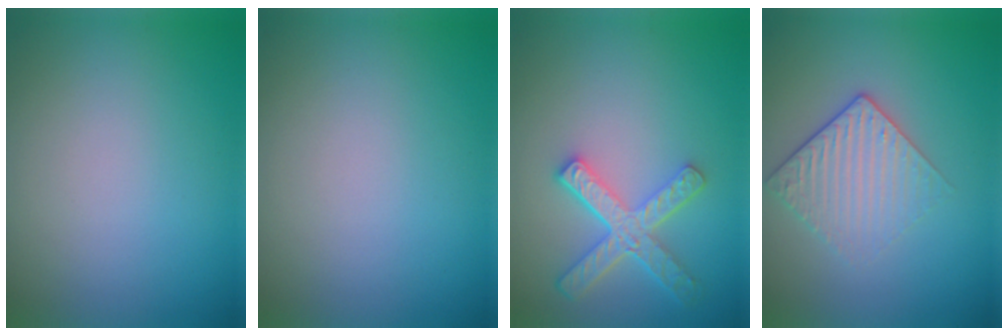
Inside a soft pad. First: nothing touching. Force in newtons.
{"total": 0.0}
{"total": 4.5, "press": 3.5, "slide": 2.8}
{"total": 3.0, "press": 2.6, "slide": 1.4}